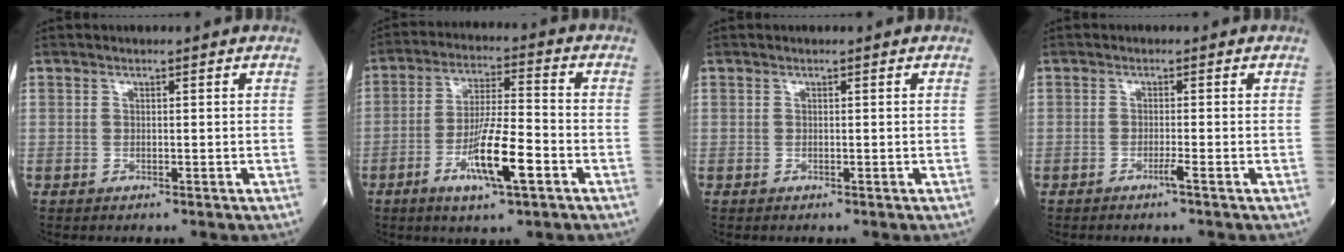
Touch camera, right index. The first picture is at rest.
{"total": 10.5, "force": [-4.2, 1.2, 9.6], "torque": [-0.173, -0.007, -0.076]}
{"total": 0.0}
{"total": 1.1, "force": [-0.7, -0.4, 0.8], "torque": [-0.012, 0.001, -0.016]}